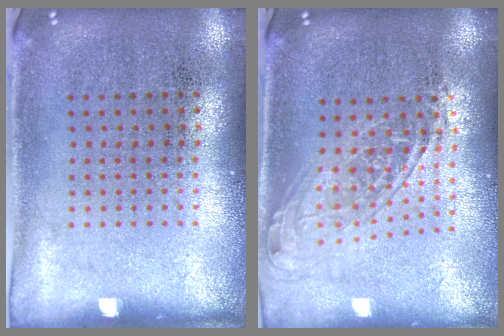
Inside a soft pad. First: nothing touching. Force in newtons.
{"total": 1.6, "press": 1.2, "slide": 1.0}